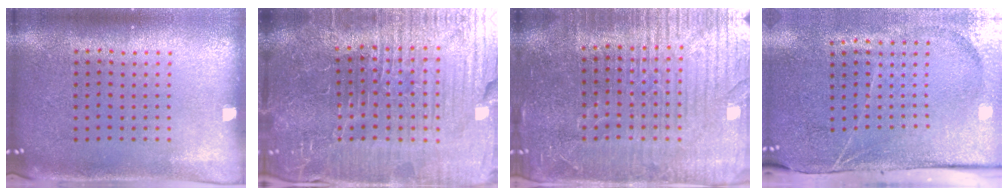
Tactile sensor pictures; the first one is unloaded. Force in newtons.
{"total": 6.8, "press": 6.3, "slide": 2.7}
{"total": 4.9, "press": 4.5, "slide": 1.9}
{"total": 4.3, "press": 3.5, "slide": 2.6}